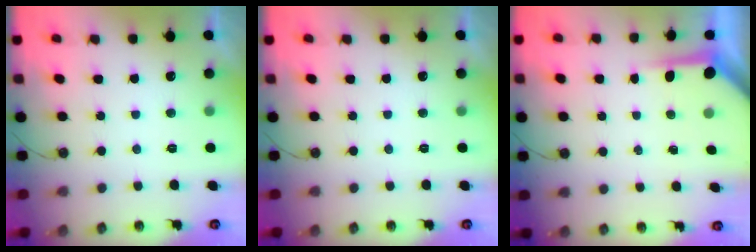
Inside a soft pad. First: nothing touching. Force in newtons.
{"total": 0.0}
{"total": 3.9, "press": 3.9, "slide": 0.5}